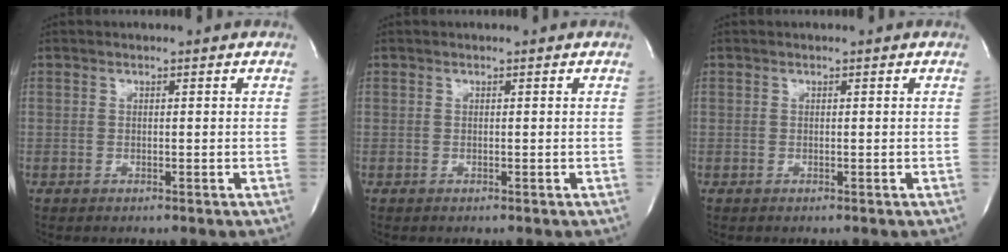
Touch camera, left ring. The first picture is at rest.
{"total": 0.0}
{"total": 0.0}